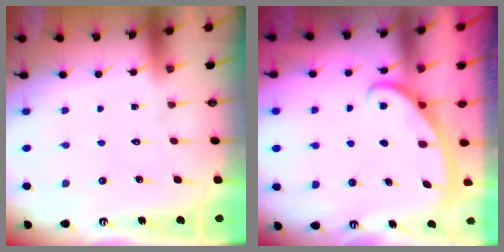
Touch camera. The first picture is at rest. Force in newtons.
{"total": 3.0, "press": 2.9, "slide": 0.4}